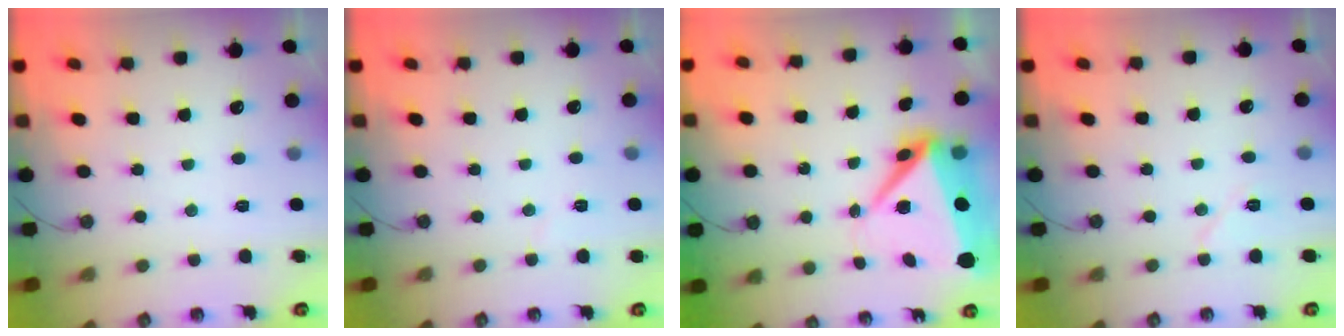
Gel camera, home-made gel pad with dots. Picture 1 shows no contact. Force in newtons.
{"total": 2.3, "press": 1.7, "slide": 1.6}
{"total": 11.5, "press": 11.3, "slide": 1.8}
{"total": 5.2, "press": 4.8, "slide": 2.1}